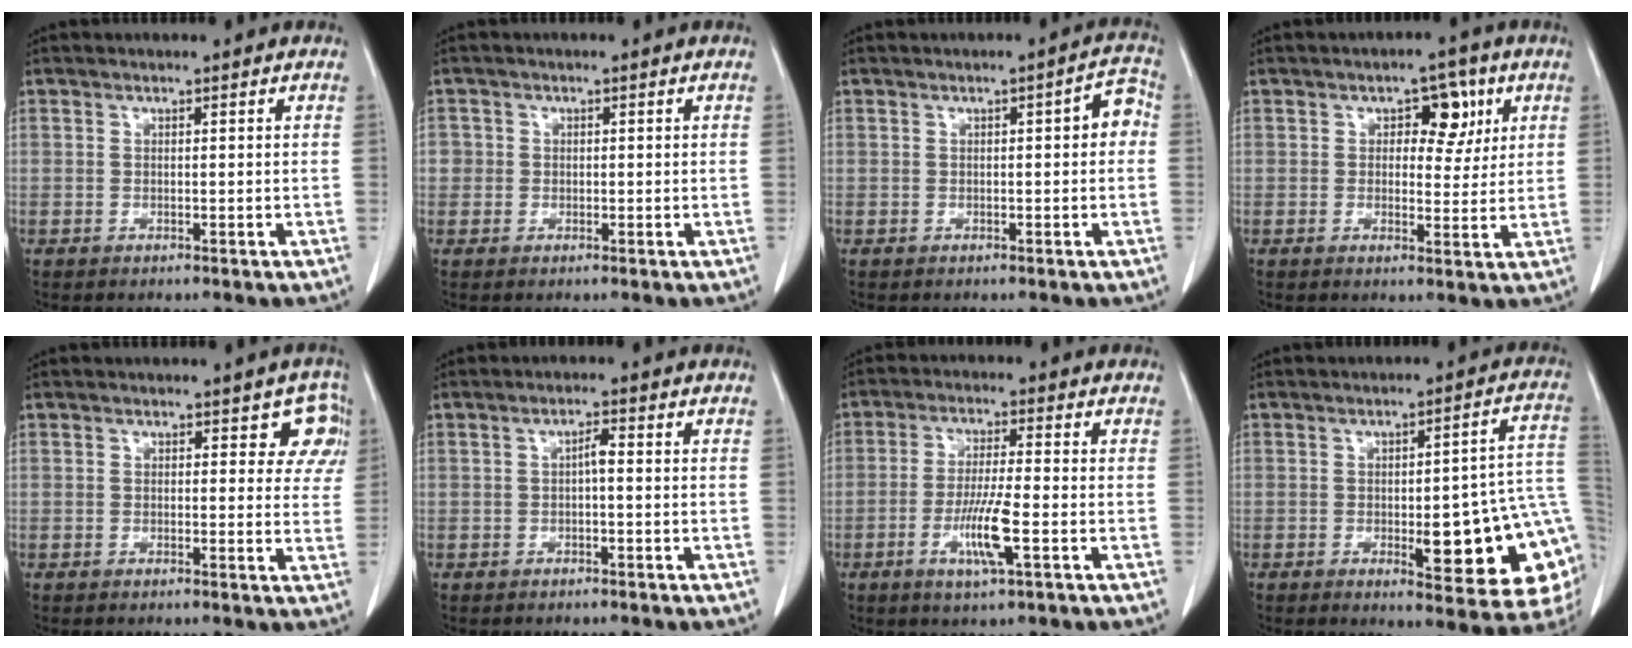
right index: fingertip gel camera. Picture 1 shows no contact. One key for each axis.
{"total": 1.9, "fx": 0.0, "fy": 1.9, "fz": 0.2, "tx": 0.009, "ty": 0.006, "tz": -0.001}
{"total": 3.6, "fx": 0.2, "fy": 1.0, "fz": 3.5, "tx": -0.035, "ty": 0.015, "tz": -0.003}
{"total": 6.2, "fx": 2.1, "fy": 3.6, "fz": 4.6, "tx": -0.050, "ty": 0.016, "tz": 0.027}
{"total": 4.7, "fx": 2.2, "fy": 2.9, "fz": 3.0, "tx": 0.002, "ty": 0.003, "tz": 0.013}
{"total": 1.8, "fx": -0.2, "fy": 0.4, "fz": 1.7, "tx": -0.029, "ty": 0.005, "tz": -0.003}
{"total": 7.4, "fx": -2.6, "fy": 0.2, "fz": 7.0, "tx": -0.135, "ty": -0.012, "tz": -0.048}
{"total": 18.0, "fx": -3.4, "fy": 4.0, "fz": 17.2, "tx": -0.128, "ty": 0.021, "tz": -0.026}